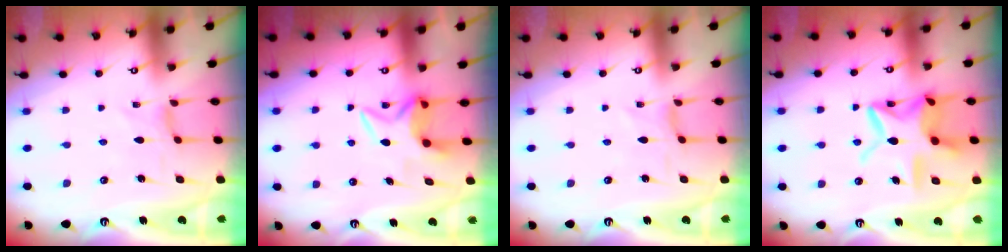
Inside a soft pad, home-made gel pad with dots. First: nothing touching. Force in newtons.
{"total": 6.6, "press": 6.6, "slide": 0.6}
{"total": 0.7, "press": 0.6, "slide": 0.3}
{"total": 15.8, "press": 15.7, "slide": 1.3}